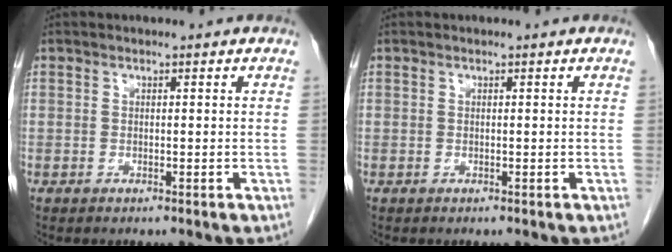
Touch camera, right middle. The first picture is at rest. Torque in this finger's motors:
{"motor_torque": [-0.01, 0.01, 0.00, 0.00]}